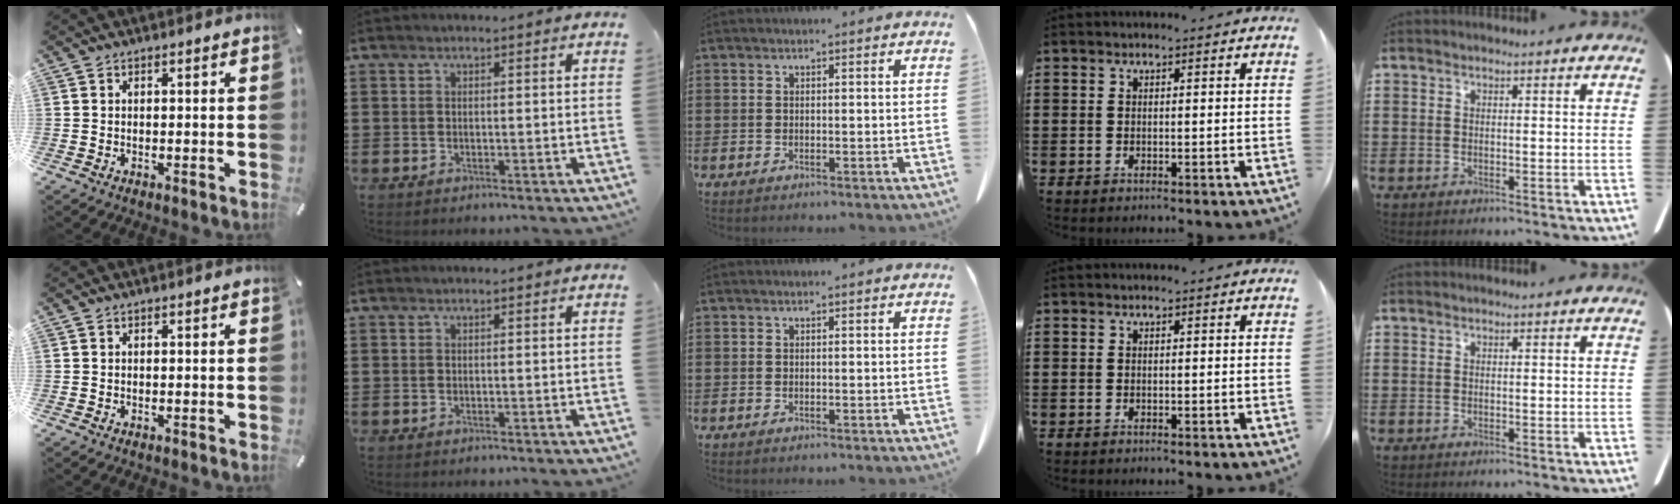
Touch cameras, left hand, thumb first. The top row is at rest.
{}